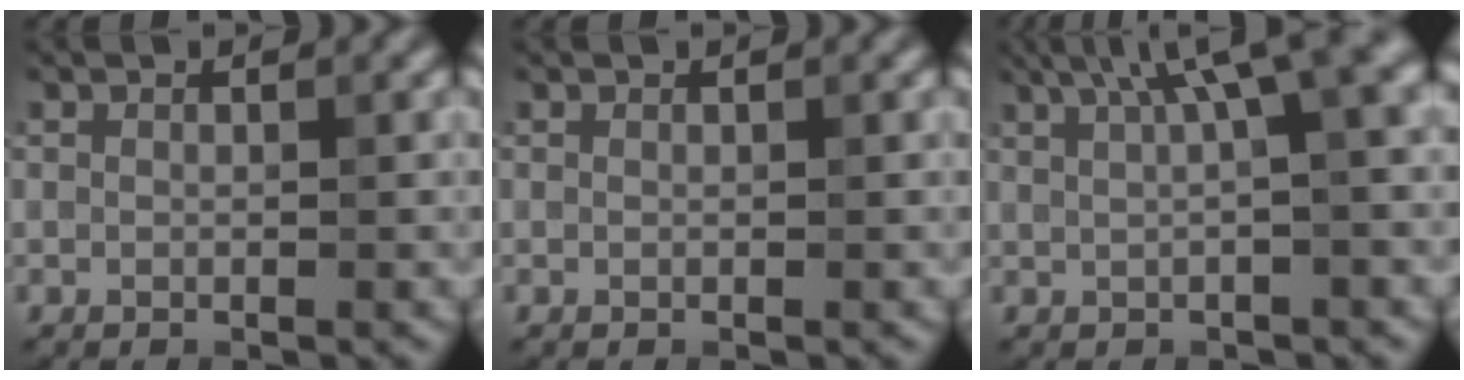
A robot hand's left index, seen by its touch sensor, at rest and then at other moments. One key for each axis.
{"total": 0.0}
{"total": 8.1, "fx": 3.5, "fy": 2.2, "fz": 7.0, "tx": -0.069, "ty": 0.033, "tz": 0.051}